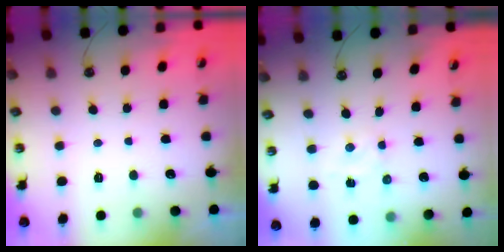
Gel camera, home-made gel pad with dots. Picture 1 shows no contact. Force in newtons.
{"total": 1.7, "press": 1.6, "slide": 0.3}